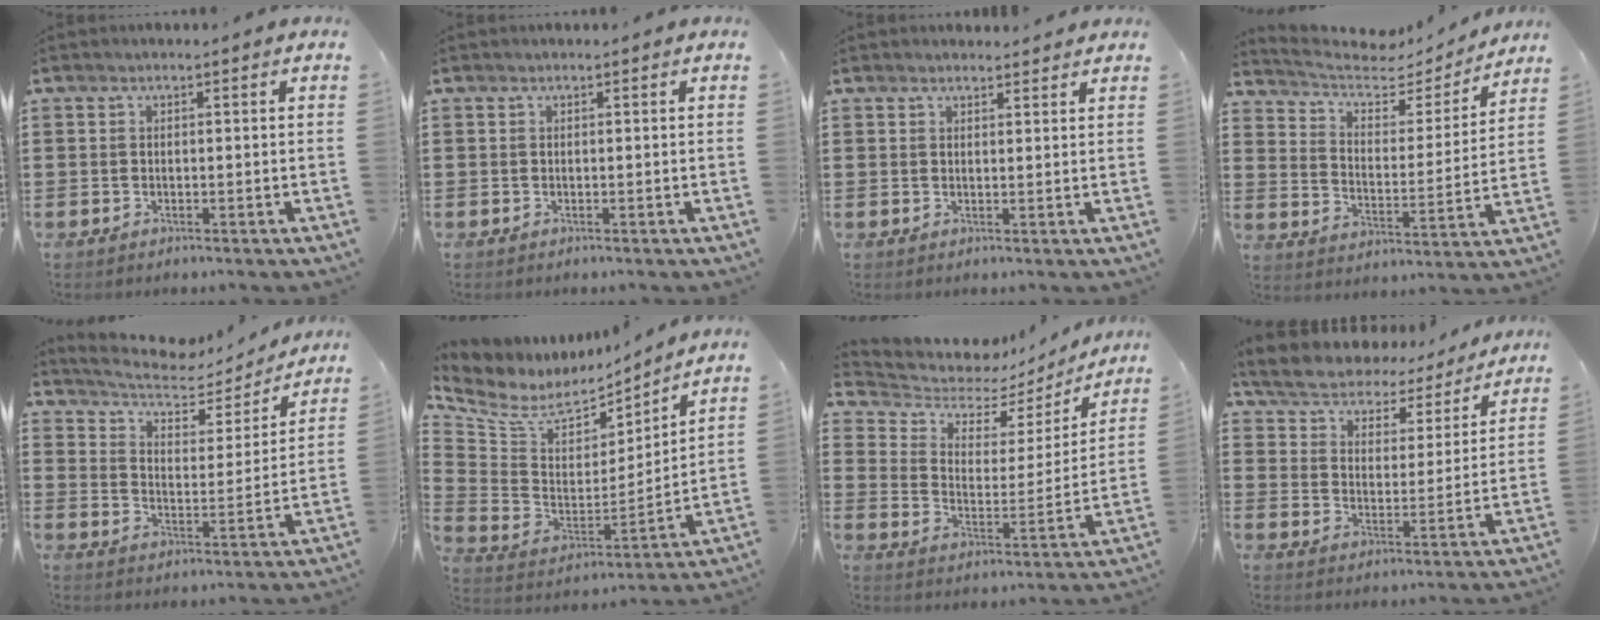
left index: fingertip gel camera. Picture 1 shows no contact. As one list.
[{"total": 0.0}, {"total": 1.5, "force": [1.5, 0.3, -0.1], "torque": [-0.002, 0.002, 0.029]}, {"total": 5.0, "force": [4.1, 2.3, 1.8], "torque": [-0.052, -0.028, 0.061]}, {"total": 5.9, "force": [4.9, 2.2, 2.4], "torque": [-0.073, -0.026, 0.079]}, {"total": 7.1, "force": [5.2, 3.9, 2.7], "torque": [-0.089, -0.036, 0.092]}, {"total": 5.8, "force": [5.1, 2.5, 1.2], "torque": [-0.051, -0.039, 0.084]}, {"total": 4.9, "force": [4.8, 1.0, 0.3], "torque": [-0.035, -0.037, 0.078]}]